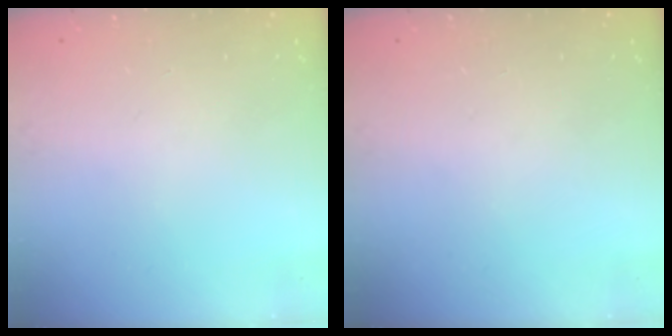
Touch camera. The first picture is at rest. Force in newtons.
{"total": 0.0}